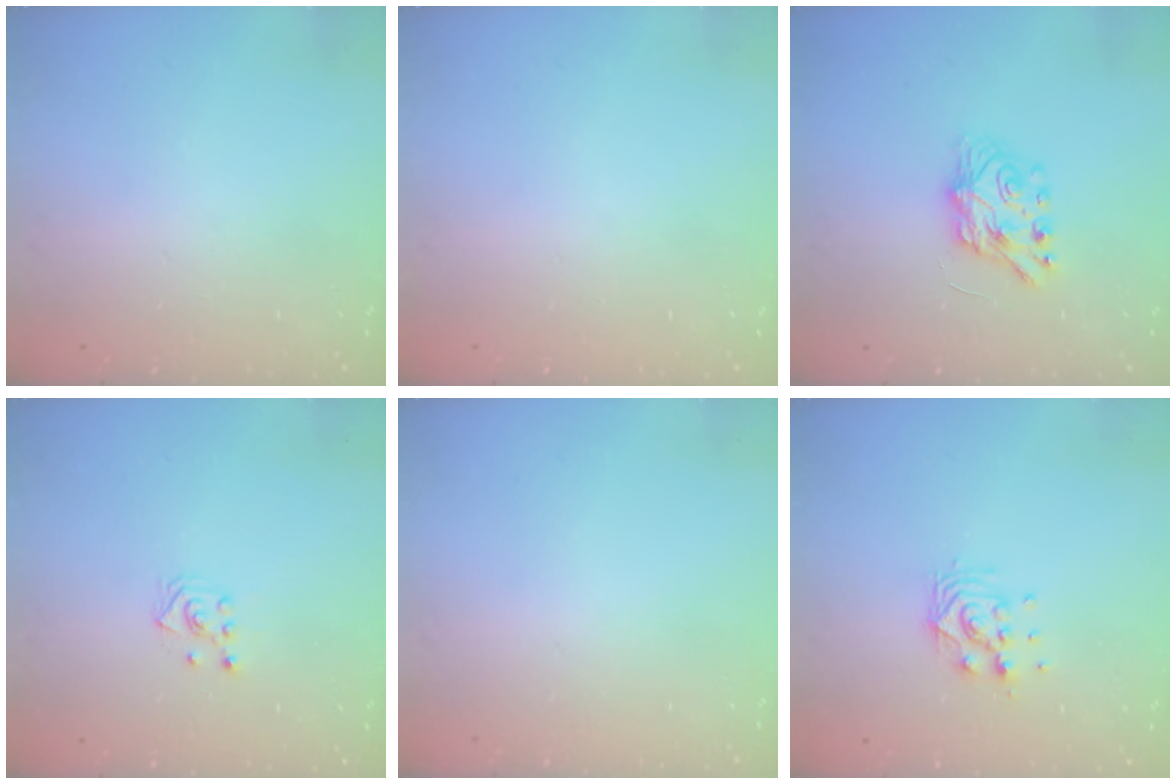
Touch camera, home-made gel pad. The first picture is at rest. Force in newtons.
{"total": 0.0}
{"total": 7.2, "press": 7.1, "slide": 0.4}
{"total": 3.7, "press": 3.7, "slide": 0.7}
{"total": 0.0}
{"total": 9.2, "press": 9.2, "slide": 0.7}